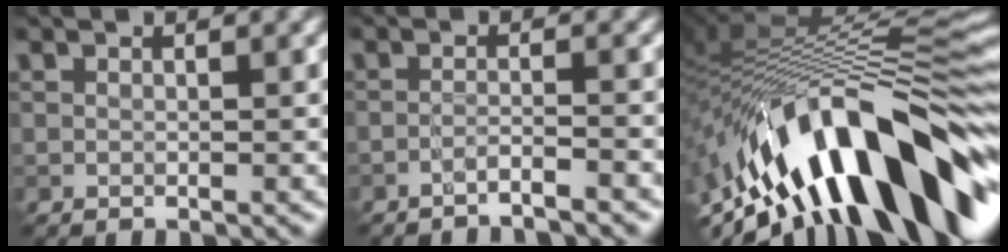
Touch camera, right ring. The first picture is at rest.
{"total": 2.0, "force": [-1.7, 0.1, 1.2], "torque": [-0.013, 0.001, -0.040]}
{"total": 15.1, "force": [-6.8, 6.0, 12.1], "torque": [-0.199, 0.029, -0.108]}